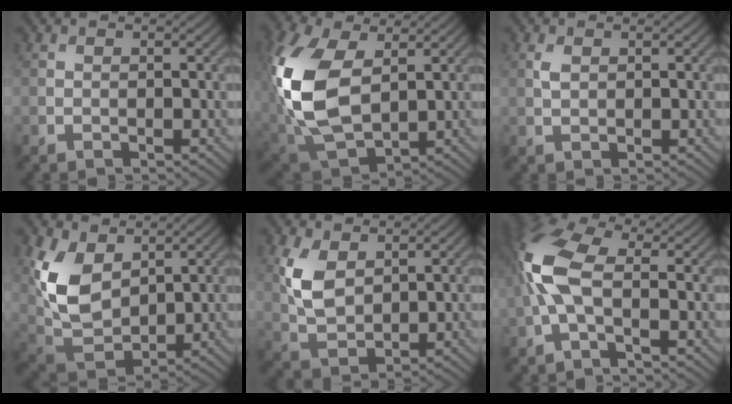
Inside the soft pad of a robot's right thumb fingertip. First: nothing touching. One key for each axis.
{"total": 14.9, "fx": 2.1, "fy": 9.4, "fz": 11.3, "tx": -0.300, "ty": 0.001, "tz": 0.048}
{"total": 1.3, "fx": 0.5, "fy": 0.8, "fz": 0.9, "tx": -0.026, "ty": 0.000, "tz": 0.011}
{"total": 10.7, "fx": 3.6, "fy": 6.8, "fz": 7.4, "tx": -0.197, "ty": -0.002, "tz": 0.073}
{"total": 6.6, "fx": 2.3, "fy": 4.0, "fz": 4.7, "tx": -0.114, "ty": 0.000, "tz": 0.048}
{"total": 8.4, "fx": -0.4, "fy": 3.7, "fz": 7.5, "tx": -0.184, "ty": 0.022, "tz": -0.023}